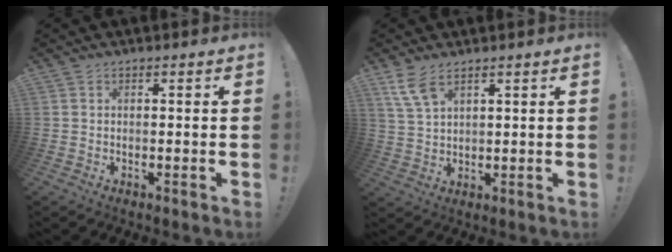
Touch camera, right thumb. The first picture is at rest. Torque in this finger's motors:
{"motor_torque": [0.04, -0.01, -0.13, -0.17, 0.01]}